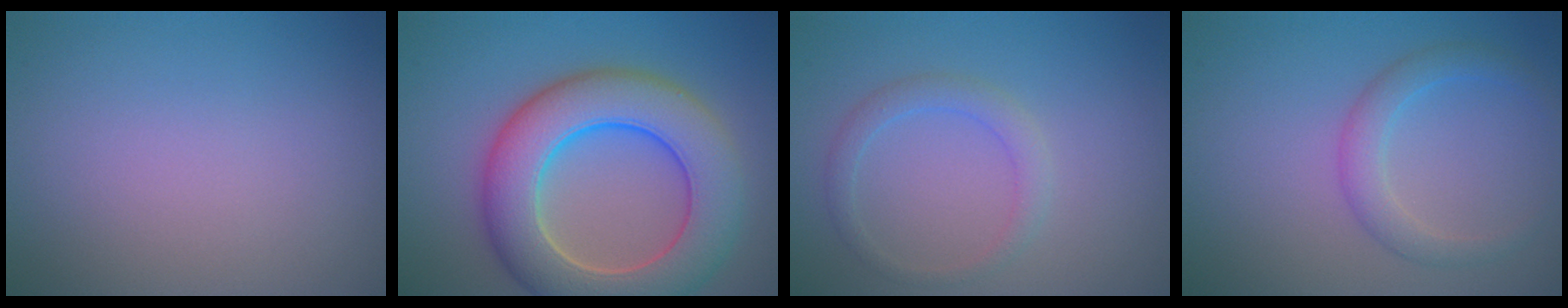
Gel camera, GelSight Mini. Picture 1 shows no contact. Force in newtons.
{"total": 10.0, "press": 10.0, "slide": 0.5}
{"total": 1.8, "press": 1.8, "slide": 0.0}
{"total": 2.4, "press": 2.4, "slide": 0.1}